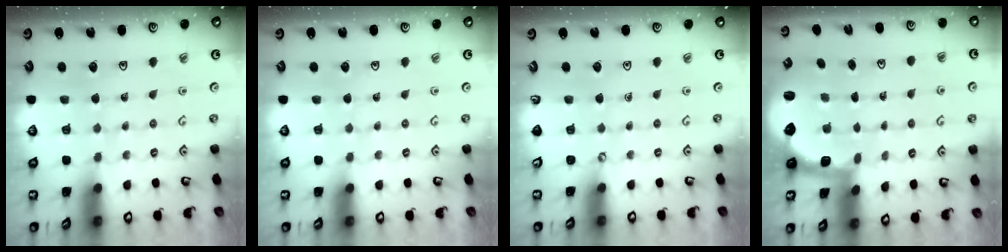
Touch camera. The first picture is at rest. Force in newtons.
{"total": 0.0}
{"total": 0.0}
{"total": 2.6, "press": 2.0, "slide": 1.7}